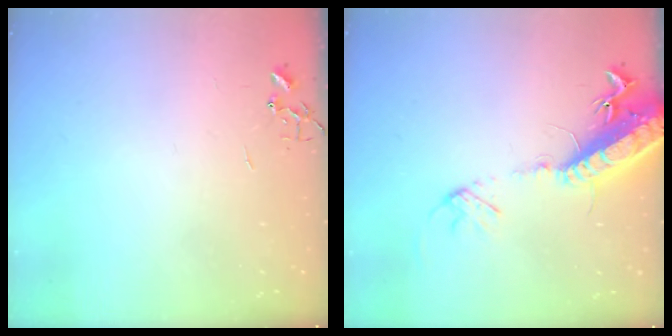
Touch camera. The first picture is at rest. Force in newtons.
{"total": 17.8, "press": 17.3, "slide": 4.1}